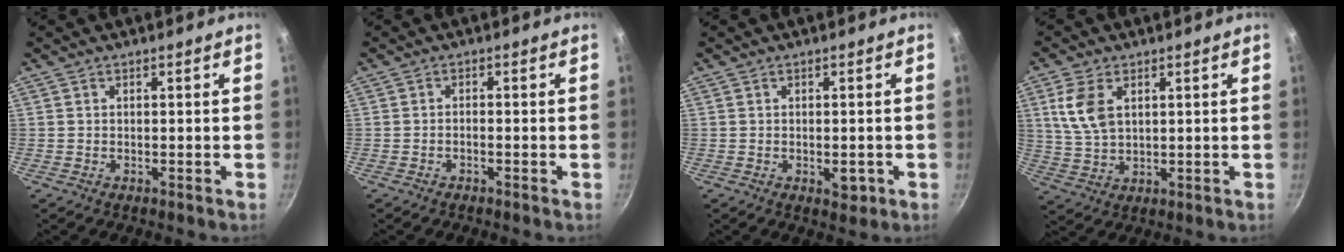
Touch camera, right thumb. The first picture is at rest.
{"total": 1.0, "force": [-0.7, 0.2, 0.6], "torque": [-0.017, 0.007, -0.017]}
{"total": 2.7, "force": [-1.2, 1.4, 2.0], "torque": [-0.021, 0.007, -0.011]}
{"total": 7.9, "force": [2.8, 4.7, 5.8], "torque": [-0.112, -0.013, 0.062]}